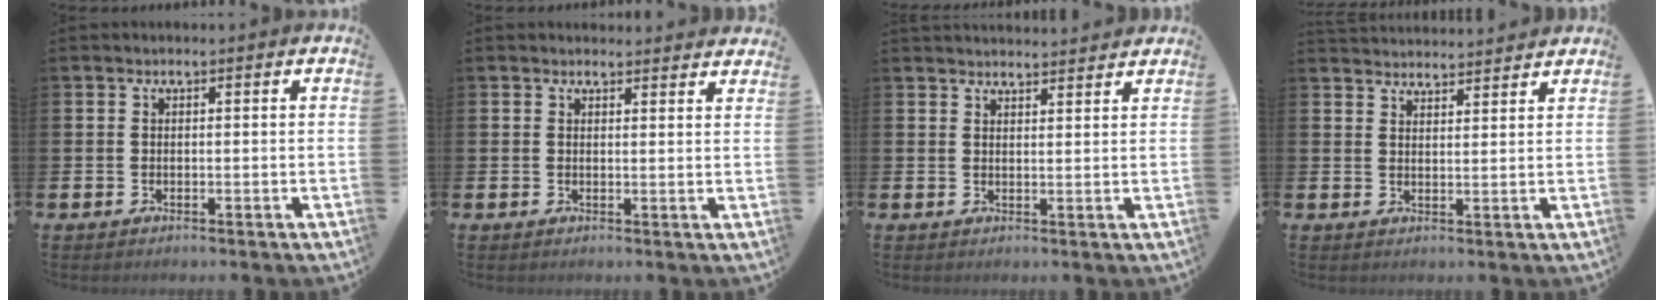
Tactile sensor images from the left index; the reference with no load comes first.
{"total": 1.7, "force": [1.7, 0.3, -0.1], "torque": [0.008, -0.010, 0.029]}
{"total": 2.6, "force": [2.6, 0.2, -0.1], "torque": [-0.003, -0.015, 0.048]}
{"total": 3.3, "force": [3.3, 0.2, -0.3], "torque": [-0.002, -0.021, 0.061]}